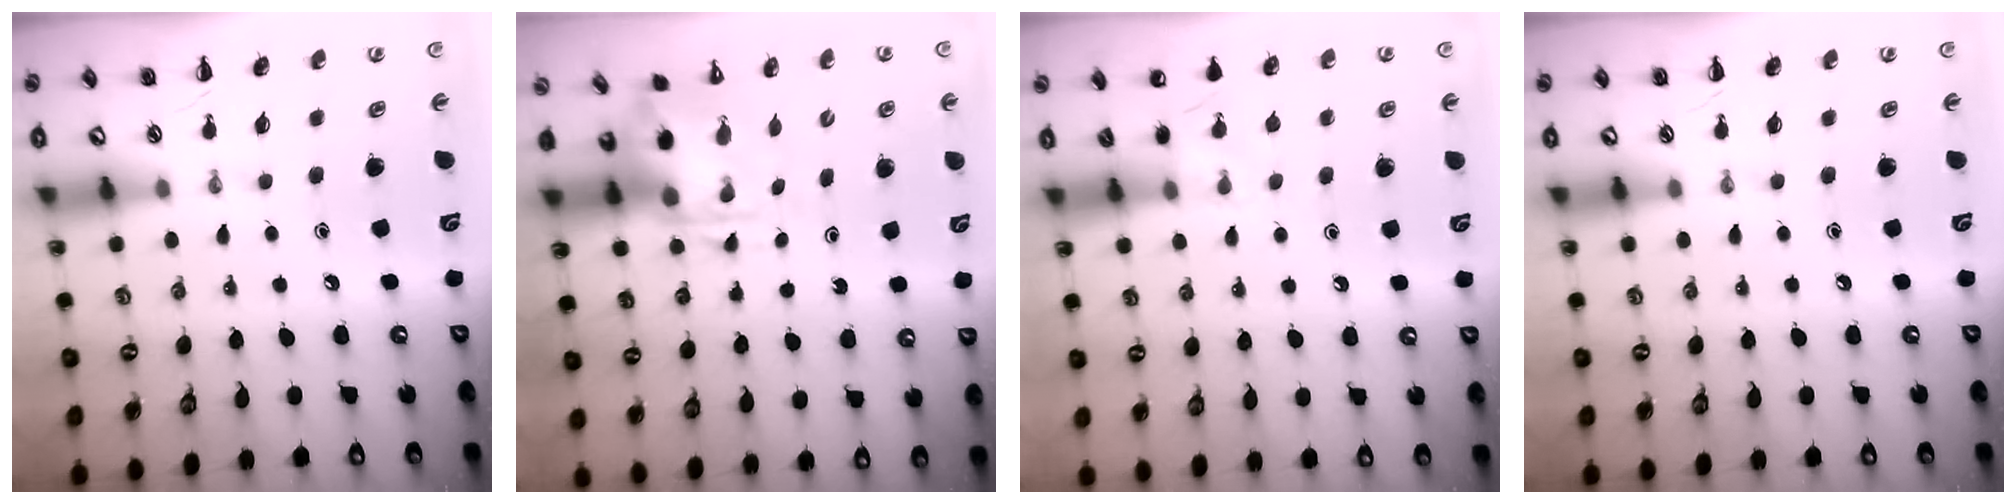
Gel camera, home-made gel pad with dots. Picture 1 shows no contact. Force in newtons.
{"total": 3.9, "press": 3.8, "slide": 0.9}
{"total": 5.8, "press": 5.5, "slide": 1.7}
{"total": 0.0}